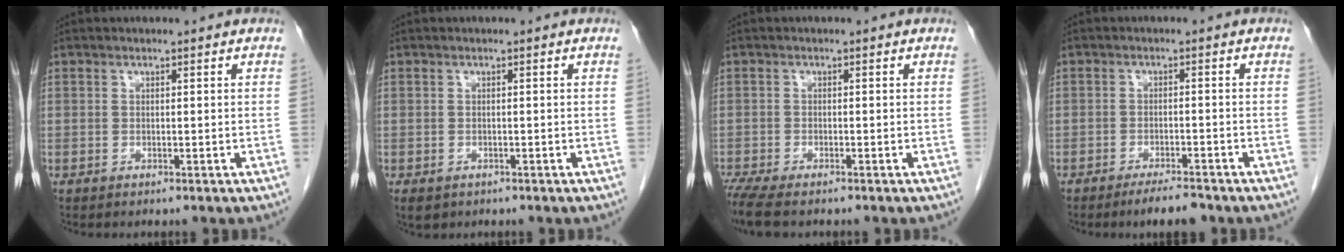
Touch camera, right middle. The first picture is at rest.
{"total": 2.9, "force": [-1.9, 2.0, 1.1], "torque": [-0.014, -0.002, -0.024]}
{"total": 5.6, "force": [-4.5, 1.1, 3.1], "torque": [-0.056, -0.015, -0.076]}
{"total": 4.2, "force": [-3.4, 0.6, 2.4], "torque": [-0.038, -0.004, -0.054]}